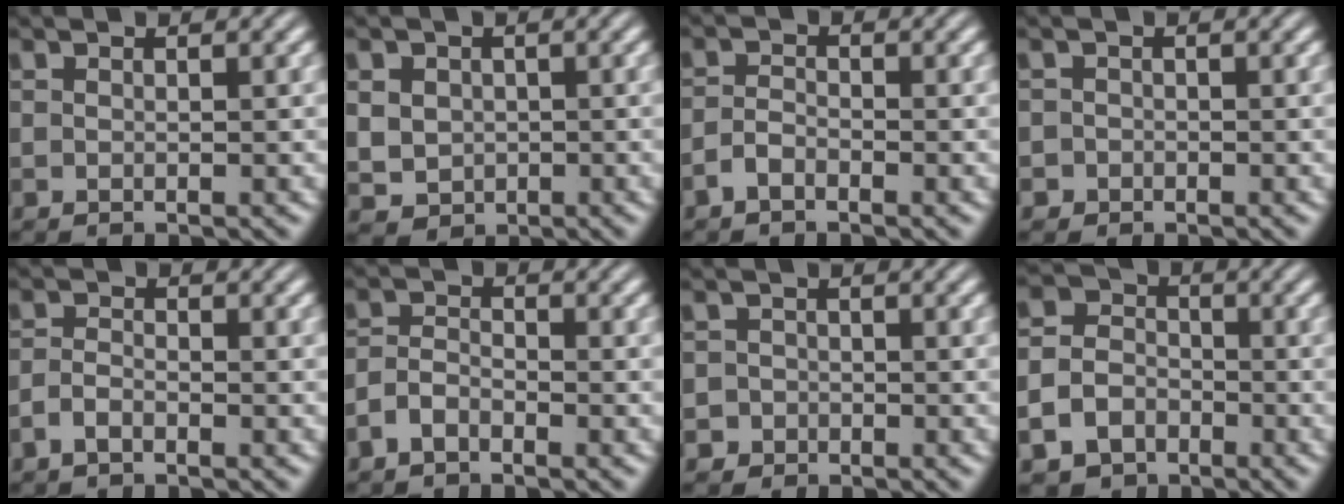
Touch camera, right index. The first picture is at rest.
{"total": 4.1, "force": [-0.4, 3.7, 1.7], "torque": [-0.034, -0.027, 0.008]}
{"total": 1.5, "force": [-1.4, -0.2, 0.4], "torque": [0.002, -0.005, -0.023]}
{"total": 1.3, "force": [-1.1, 0.5, -0.5], "torque": [0.018, -0.012, -0.016]}
{"total": 1.5, "force": [-1.4, -0.2, 0.5], "torque": [-0.003, -0.006, -0.021]}
{"total": 2.0, "force": [-1.6, 0.8, 0.8], "torque": [-0.010, -0.011, -0.024]}
{"total": 2.0, "force": [-1.5, 1.2, -0.6], "torque": [0.016, -0.013, -0.024]}
{"total": 8.8, "force": [-3.0, 8.0, 2.3], "torque": [-0.040, -0.029, -0.059]}